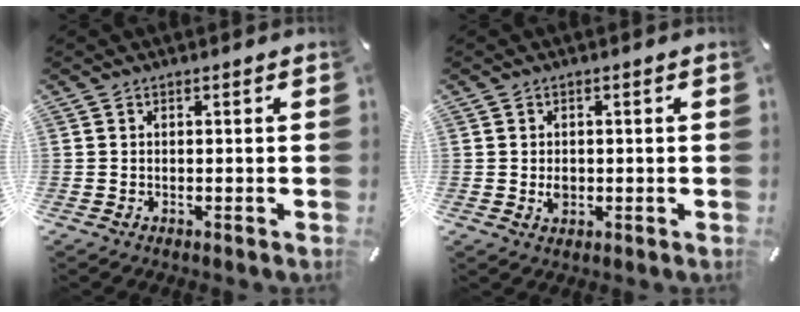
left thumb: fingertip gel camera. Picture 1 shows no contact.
{"total": 2.3, "force": [-0.1, 2.0, 1.3], "torque": [-0.017, 0.000, -0.004]}